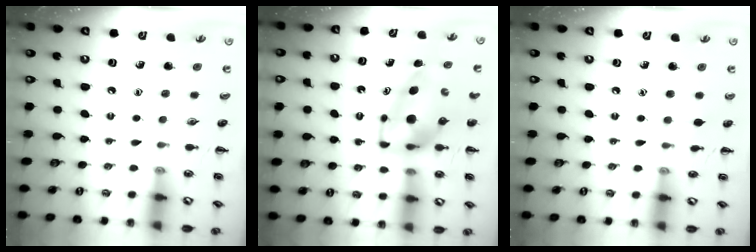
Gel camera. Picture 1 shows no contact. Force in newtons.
{"total": 7.1, "press": 6.9, "slide": 1.8}
{"total": 3.8, "press": 3.6, "slide": 1.3}